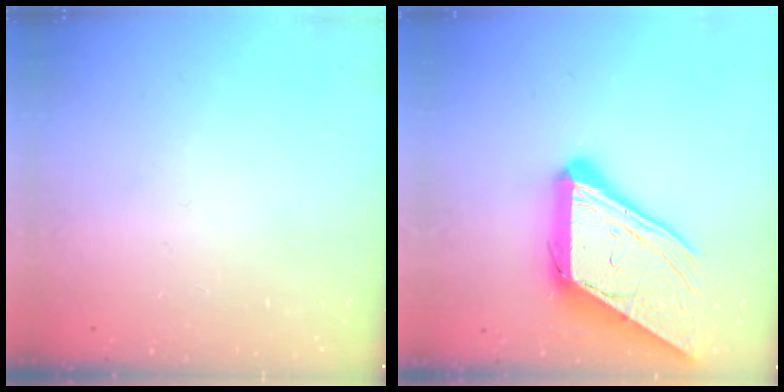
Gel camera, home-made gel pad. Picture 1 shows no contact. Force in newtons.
{"total": 19.0, "press": 18.8, "slide": 2.1}